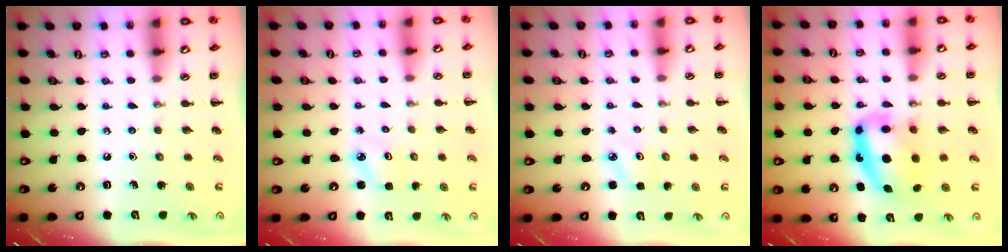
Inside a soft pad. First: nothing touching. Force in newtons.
{"total": 2.3, "press": 2.2, "slide": 0.6}
{"total": 3.2, "press": 3.0, "slide": 1.0}
{"total": 12.1, "press": 11.8, "slide": 2.9}